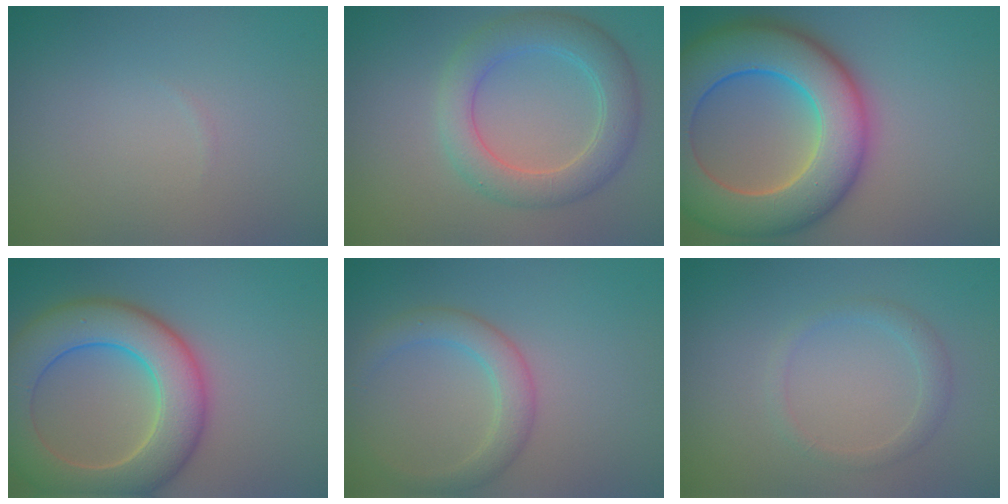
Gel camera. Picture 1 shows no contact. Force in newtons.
{"total": 4.9, "press": 4.9, "slide": 0.2}
{"total": 12.4, "press": 12.4, "slide": 0.6}
{"total": 9.3, "press": 9.3, "slide": 0.6}
{"total": 3.2, "press": 3.2, "slide": 0.0}
{"total": 1.5, "press": 1.5, "slide": 0.1}